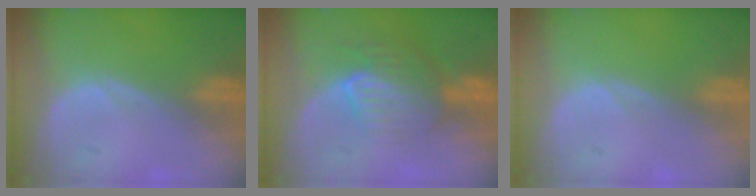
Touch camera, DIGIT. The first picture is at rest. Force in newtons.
{"total": 8.0, "press": 7.3, "slide": 3.3}
{"total": 0.0}